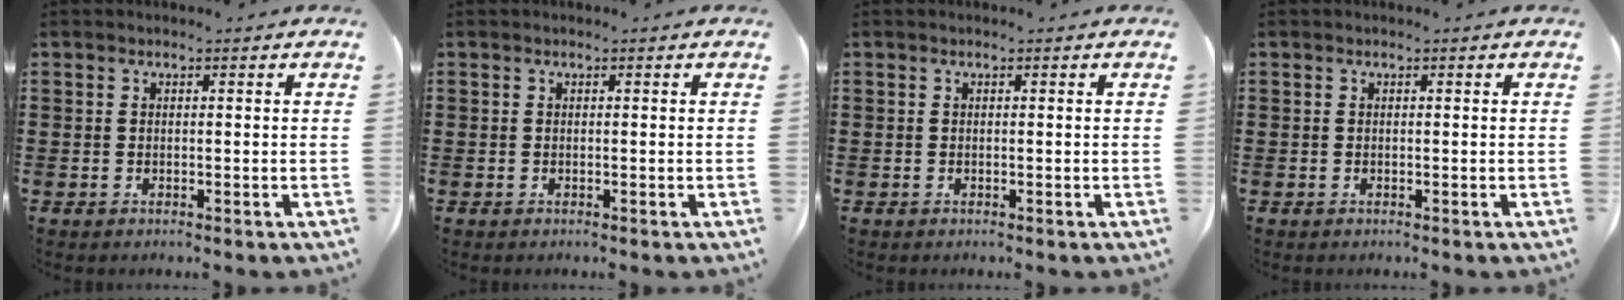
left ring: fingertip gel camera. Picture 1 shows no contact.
{"total": 0.0}
{"total": 0.0}
{"total": 0.0}